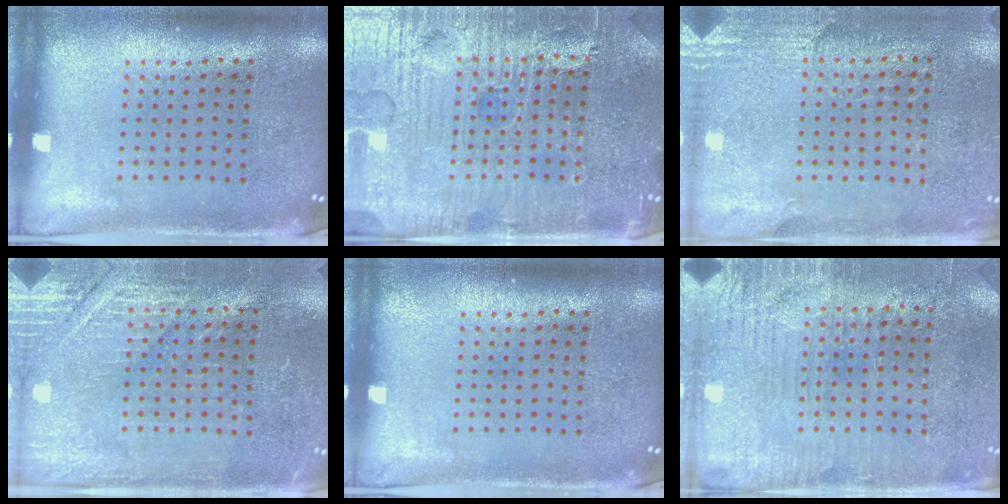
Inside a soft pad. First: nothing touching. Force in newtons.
{"total": 5.0, "press": 4.9, "slide": 1.1}
{"total": 2.6, "press": 2.4, "slide": 1.1}
{"total": 2.9, "press": 2.9, "slide": 0.3}
{"total": 0.0}
{"total": 3.3, "press": 3.1, "slide": 1.2}